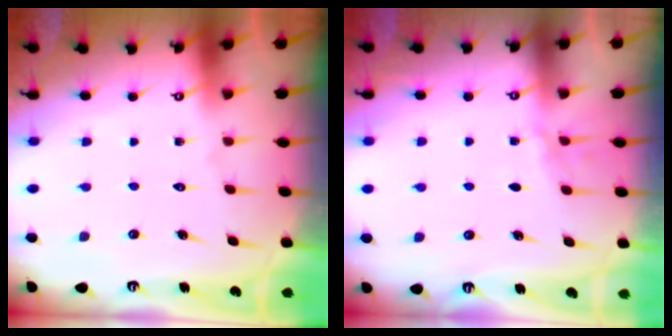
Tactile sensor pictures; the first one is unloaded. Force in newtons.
{"total": 2.7, "press": 2.7, "slide": 0.4}